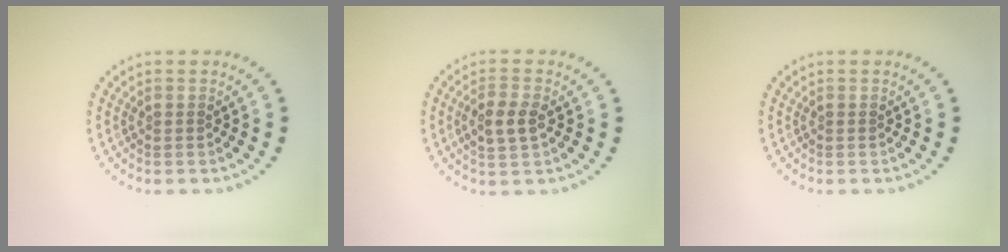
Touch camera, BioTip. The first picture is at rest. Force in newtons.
{"total": 2.4, "press": 2.3, "slide": 0.6}
{"total": 0.0}